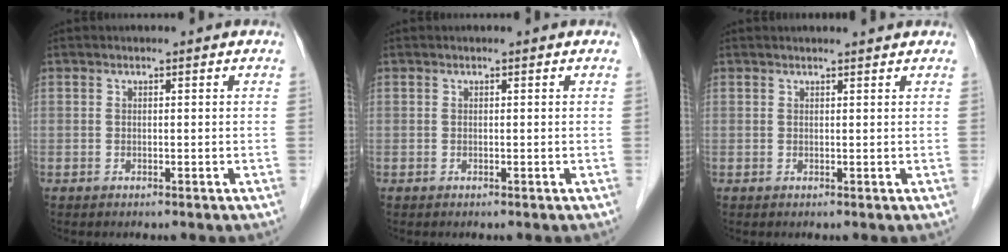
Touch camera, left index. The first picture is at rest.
{"total": 0.0}
{"total": 2.6, "force": [2.5, -0.1, 0.7], "torque": [-0.010, 0.011, 0.031]}